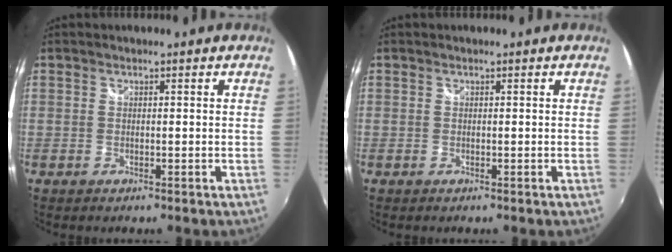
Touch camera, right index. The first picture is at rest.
{"total": 0.0}